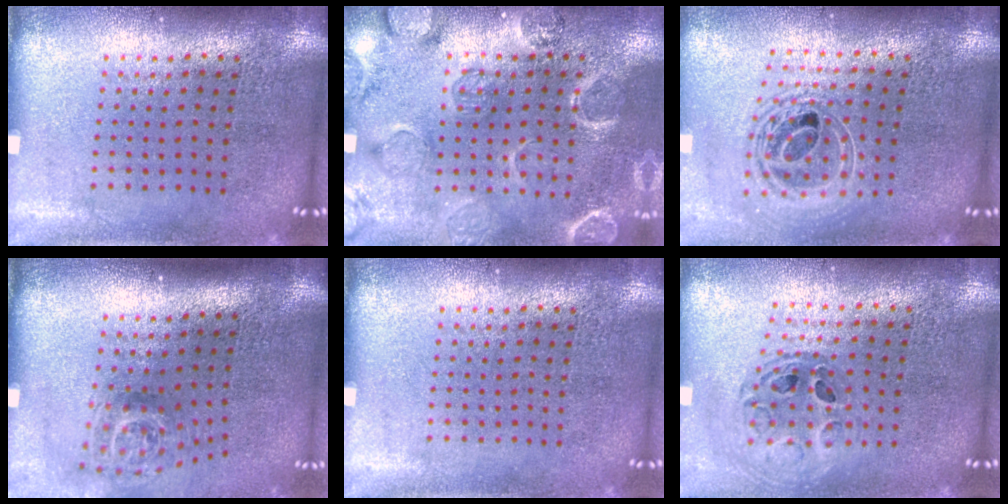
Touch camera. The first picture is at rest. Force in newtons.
{"total": 2.4, "press": 2.3, "slide": 0.8}
{"total": 2.0, "press": 1.5, "slide": 1.3}
{"total": 1.8, "press": 1.2, "slide": 1.3}
{"total": 0.0}
{"total": 0.7, "press": 0.7, "slide": 0.1}